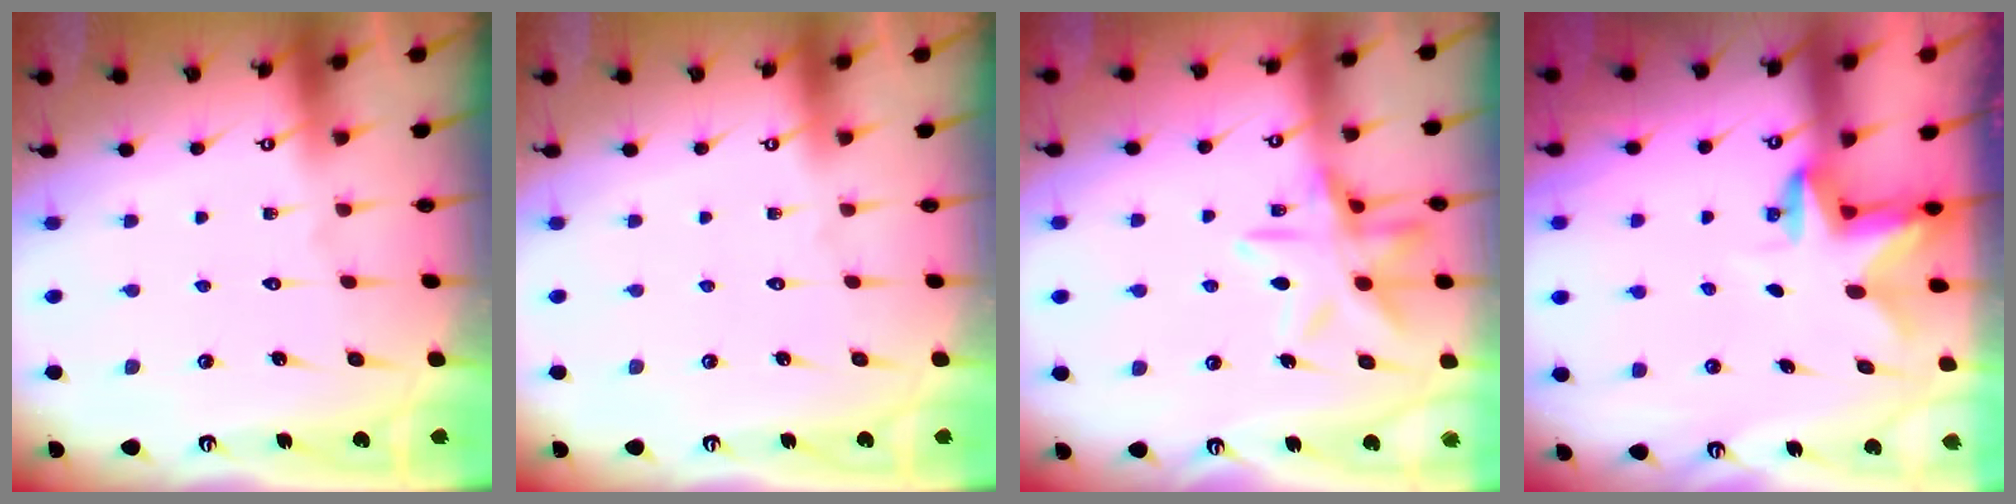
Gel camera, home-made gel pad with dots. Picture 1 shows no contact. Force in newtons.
{"total": 0.0}
{"total": 13.8, "press": 13.8, "slide": 1.1}
{"total": 2.5, "press": 2.5, "slide": 0.5}